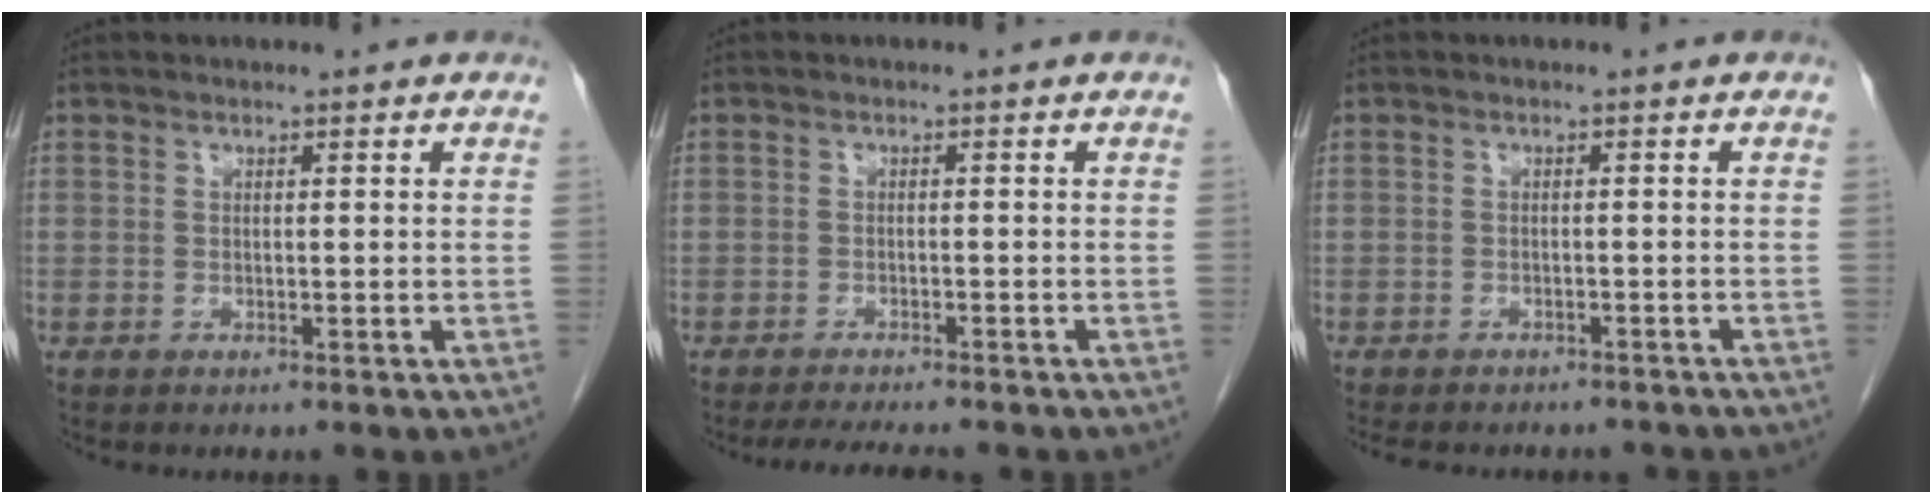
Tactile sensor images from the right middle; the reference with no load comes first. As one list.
[{"total": 5.8, "force": [-5.2, 0.6, 2.6], "torque": [-0.038, -0.014, -0.077]}, {"total": 10.7, "force": [-9.4, 3.9, 3.5], "torque": [-0.064, 0.000, -0.105]}]